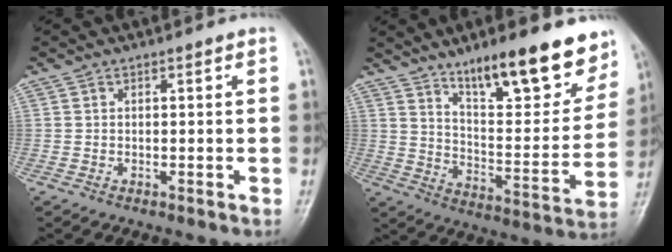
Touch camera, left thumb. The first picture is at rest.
{"total": 19.3, "force": [13.2, 5.5, 12.9], "torque": [-0.143, -0.075, 0.211]}